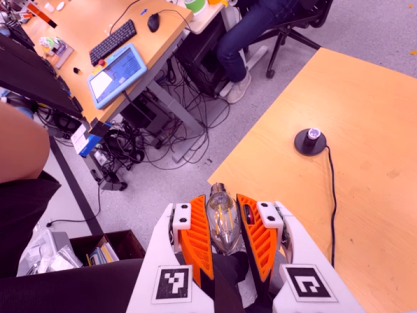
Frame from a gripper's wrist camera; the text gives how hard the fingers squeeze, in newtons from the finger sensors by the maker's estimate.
{"total": 11.8, "left": 11.3, "right": 12.3}